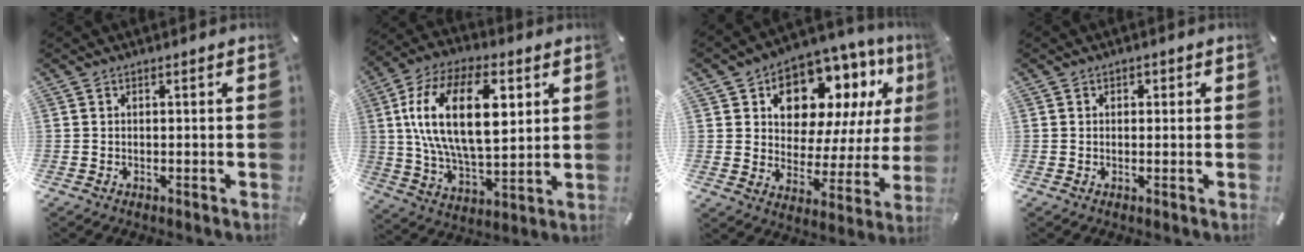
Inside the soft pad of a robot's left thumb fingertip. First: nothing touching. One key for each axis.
{"total": 21.3, "fx": 5.7, "fy": 11.1, "fz": 17.3, "tx": -0.354, "ty": 0.001, "tz": 0.086}
{"total": 12.8, "fx": 8.1, "fy": 8.3, "fz": 5.5, "tx": -0.092, "ty": -0.068, "tz": 0.147}
{"total": 1.1, "fx": 0.1, "fy": 1.1, "fz": 0.4, "tx": 0.000, "ty": 0.005, "tz": -0.002}